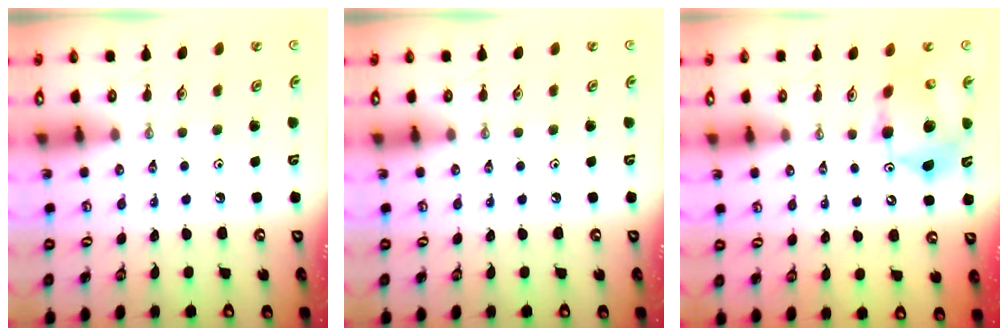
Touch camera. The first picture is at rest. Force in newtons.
{"total": 0.0}
{"total": 11.1, "press": 11.0, "slide": 1.6}